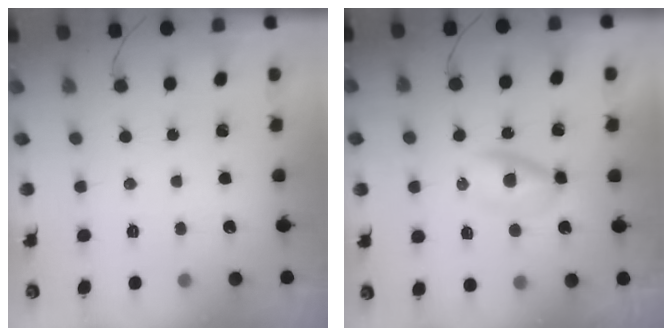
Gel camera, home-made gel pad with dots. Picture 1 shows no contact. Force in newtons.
{"total": 3.3, "press": 3.2, "slide": 1.1}